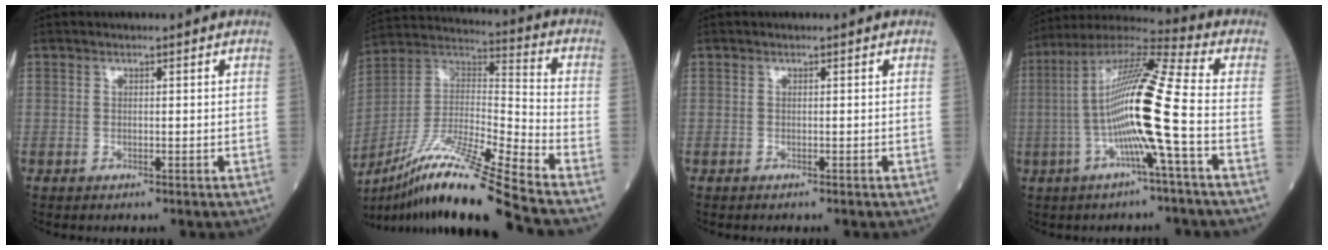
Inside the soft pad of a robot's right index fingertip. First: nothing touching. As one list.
[{"total": 20.9, "force": [-16.1, -1.0, 13.2], "torque": [-0.281, -0.022, -0.297]}, {"total": 0.0}, {"total": 15.2, "force": [-2.5, -0.9, 14.9], "torque": [-0.285, 0.014, -0.058]}]